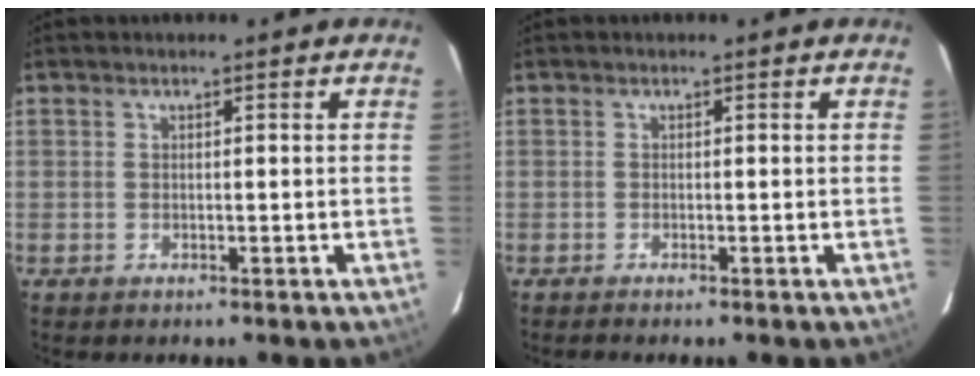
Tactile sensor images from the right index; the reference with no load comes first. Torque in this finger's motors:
{"motor_torque": [-0.11, -0.08, 0.09, 0.01]}